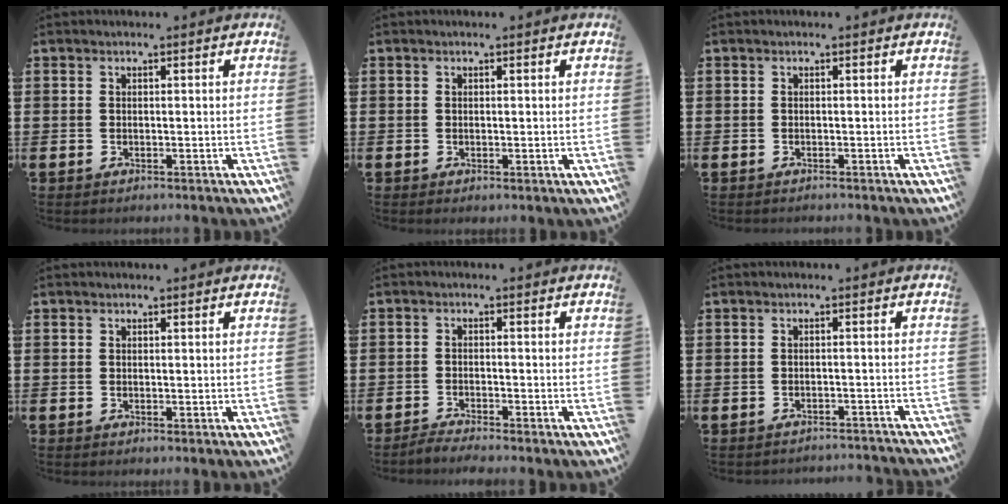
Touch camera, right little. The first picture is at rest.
{"total": 0.0}
{"total": 0.7, "force": [-0.7, 0.0, 0.0], "torque": [-0.001, -0.001, -0.015]}
{"total": 0.0}
{"total": 2.1, "force": [-2.1, -0.2, 0.1], "torque": [-0.004, 0.003, -0.043]}
{"total": 1.1, "force": [-1.1, 0.0, 0.0], "torque": [-0.004, 0.006, -0.024]}